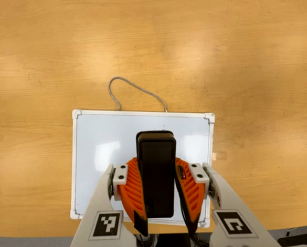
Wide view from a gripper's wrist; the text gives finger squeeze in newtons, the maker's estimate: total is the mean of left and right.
{"total": 8.9, "left": 6.9, "right": 10.8}